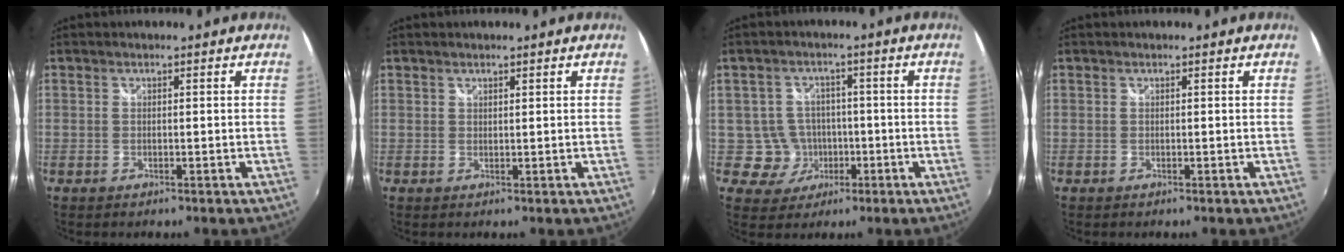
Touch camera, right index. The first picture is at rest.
{"total": 0.6, "force": [0.6, 0.2, 0.1], "torque": [0.000, 0.001, 0.011]}
{"total": 6.2, "force": [-1.5, 6.0, 0.4], "torque": [-0.026, 0.024, -0.015]}
{"total": 0.0}